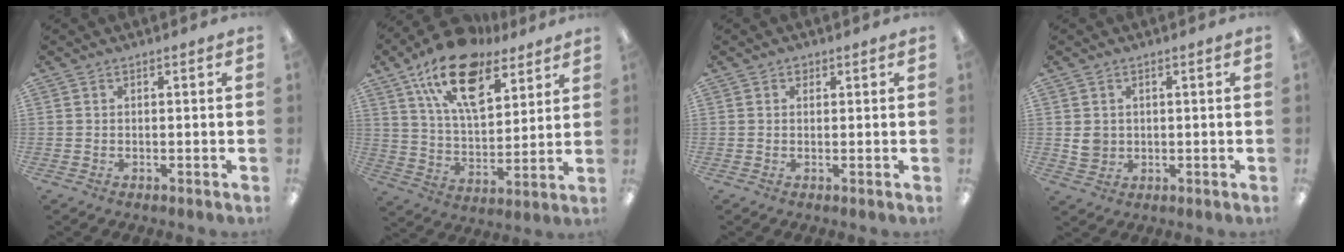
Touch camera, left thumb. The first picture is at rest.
{"total": 19.8, "force": [12.9, 9.4, 11.7], "torque": [-0.199, -0.060, 0.227]}
{"total": 1.3, "force": [0.8, 1.0, 0.4], "torque": [0.001, 0.000, 0.013]}
{"total": 3.7, "force": [0.8, 3.4, 1.2], "torque": [-0.018, 0.003, 0.016]}